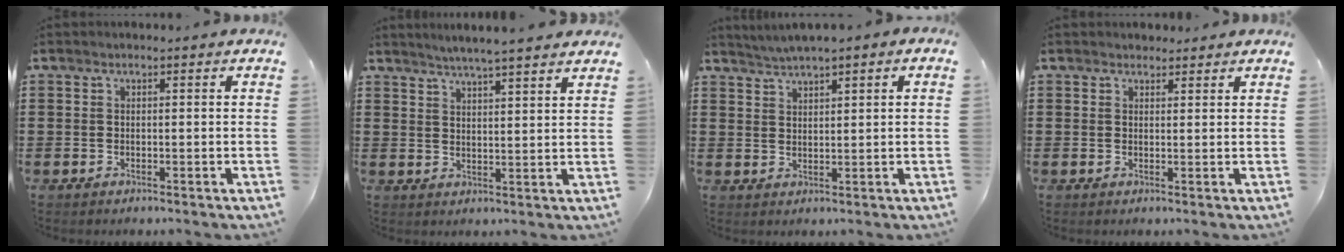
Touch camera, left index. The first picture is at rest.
{"total": 3.7, "force": [3.5, -0.7, 0.9], "torque": [-0.029, -0.014, 0.061]}
{"total": 1.5, "force": [1.5, -0.1, 0.3], "torque": [-0.010, -0.001, 0.028]}
{"total": 1.6, "force": [1.4, 0.7, 0.1], "torque": [-0.006, 0.004, 0.029]}